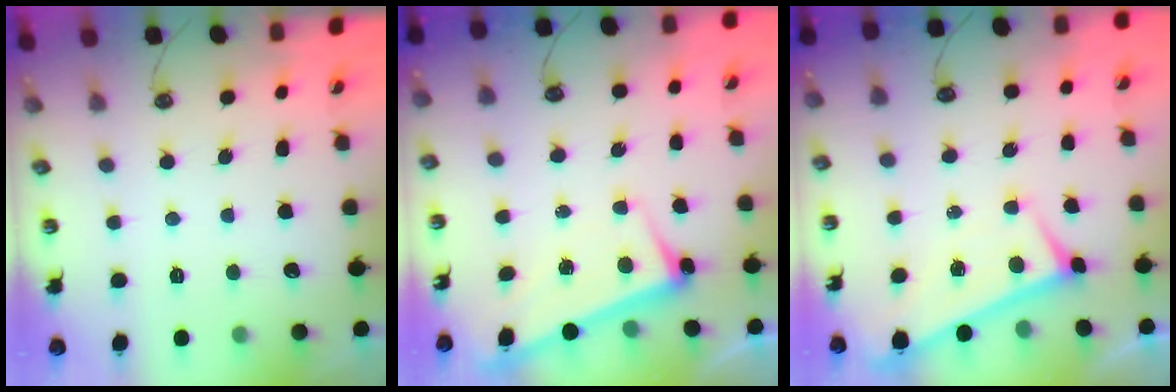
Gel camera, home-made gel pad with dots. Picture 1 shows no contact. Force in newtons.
{"total": 2.5, "press": 2.4, "slide": 0.7}
{"total": 0.0}